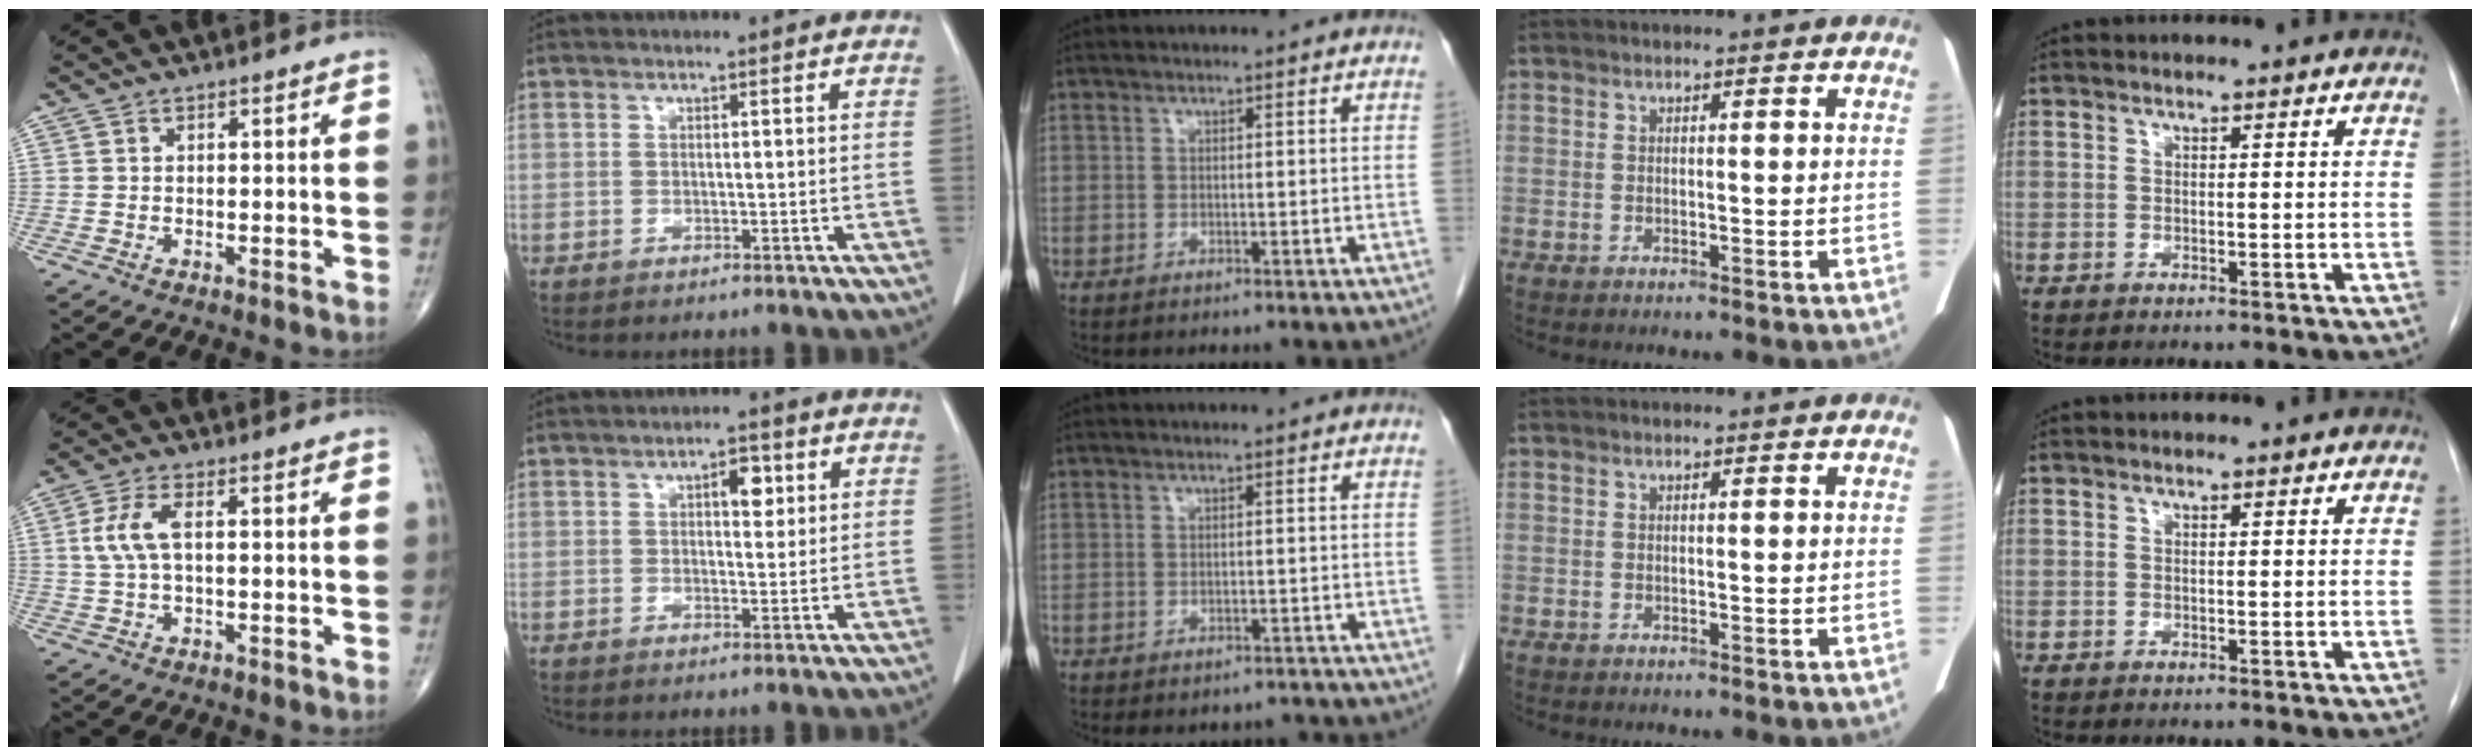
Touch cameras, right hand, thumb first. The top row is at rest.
{"thumb": {"total": 5.5, "force": [0.7, 2.2, 5.0], "torque": [-0.126, 0.012, 0.013]}, "index": {"total": 3.8, "force": [1.3, 1.7, 3.1], "torque": [-0.044, 0.006, 0.017]}, "middle": {"total": 3.7, "force": [-3.2, 1.7, 0.4], "torque": [0.003, 0.009, -0.039]}}